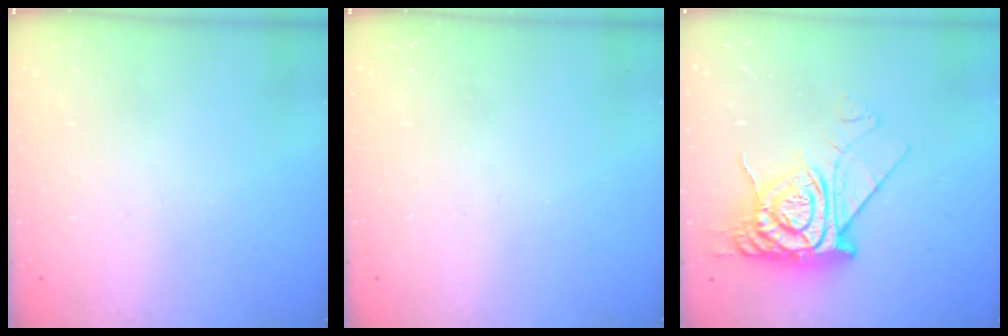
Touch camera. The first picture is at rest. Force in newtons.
{"total": 0.0}
{"total": 14.4, "press": 14.4, "slide": 1.3}